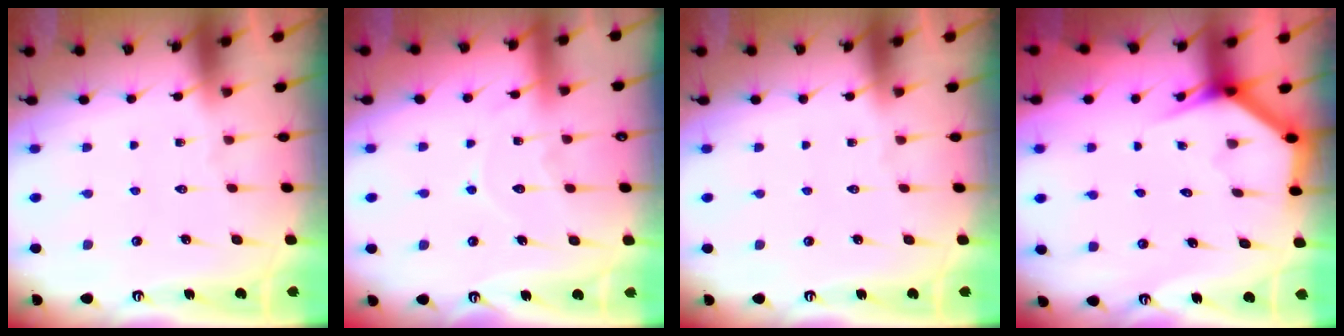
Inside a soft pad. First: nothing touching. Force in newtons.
{"total": 8.9, "press": 8.9, "slide": 0.8}
{"total": 0.0}
{"total": 3.5, "press": 3.5, "slide": 0.3}